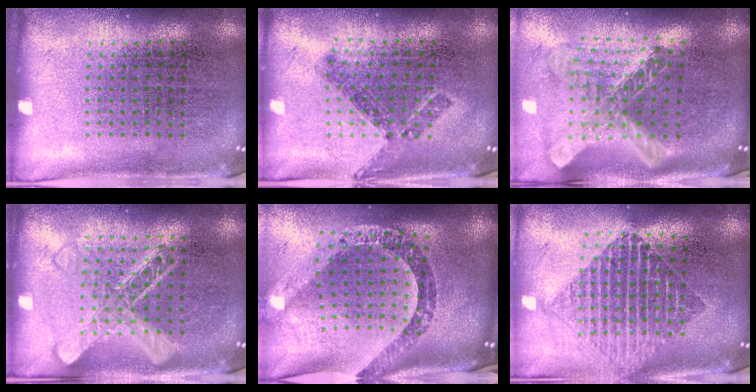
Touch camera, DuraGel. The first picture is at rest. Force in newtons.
{"total": 0.8, "press": 0.8, "slide": 0.3}
{"total": 2.8, "press": 1.9, "slide": 2.1}
{"total": 2.9, "press": 2.9, "slide": 0.5}
{"total": 2.6, "press": 1.9, "slide": 1.7}
{"total": 1.8, "press": 1.5, "slide": 1.0}